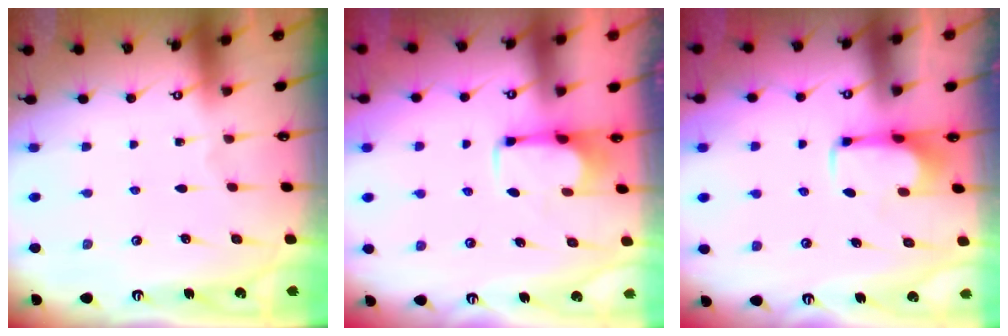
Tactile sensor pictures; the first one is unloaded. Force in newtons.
{"total": 2.7, "press": 2.6, "slide": 0.7}
{"total": 2.0, "press": 1.9, "slide": 0.4}